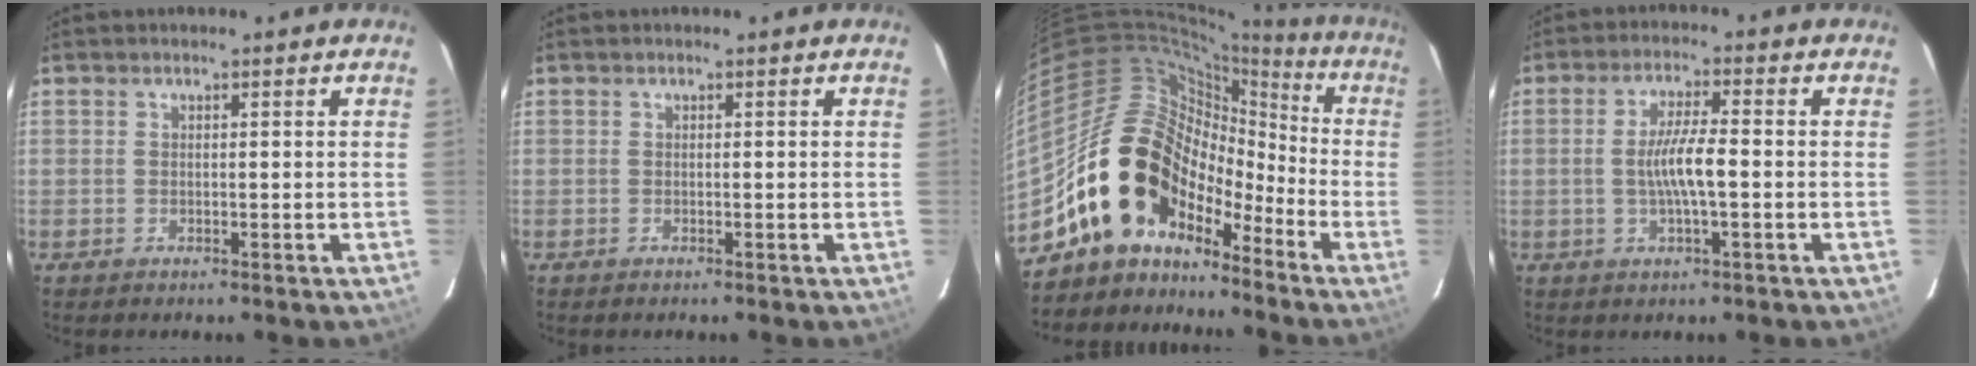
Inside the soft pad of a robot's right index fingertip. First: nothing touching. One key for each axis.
{"total": 0.0}
{"total": 17.9, "fx": -10.4, "fy": 12.8, "fz": 7.1, "tx": -0.131, "ty": 0.045, "tz": -0.179}
{"total": 6.1, "fx": -1.0, "fy": 0.5, "fz": 6.0, "tx": -0.111, "ty": -0.001, "tz": -0.017}